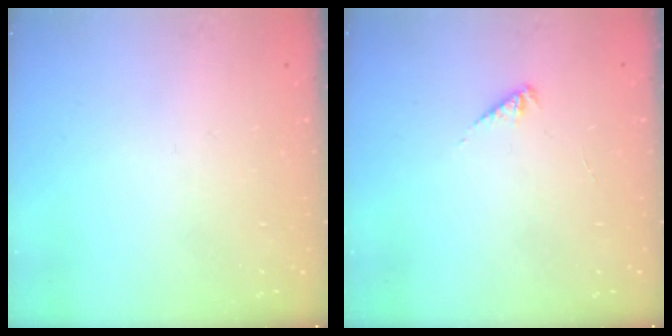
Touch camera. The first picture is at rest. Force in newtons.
{"total": 2.0, "press": 1.9, "slide": 0.5}